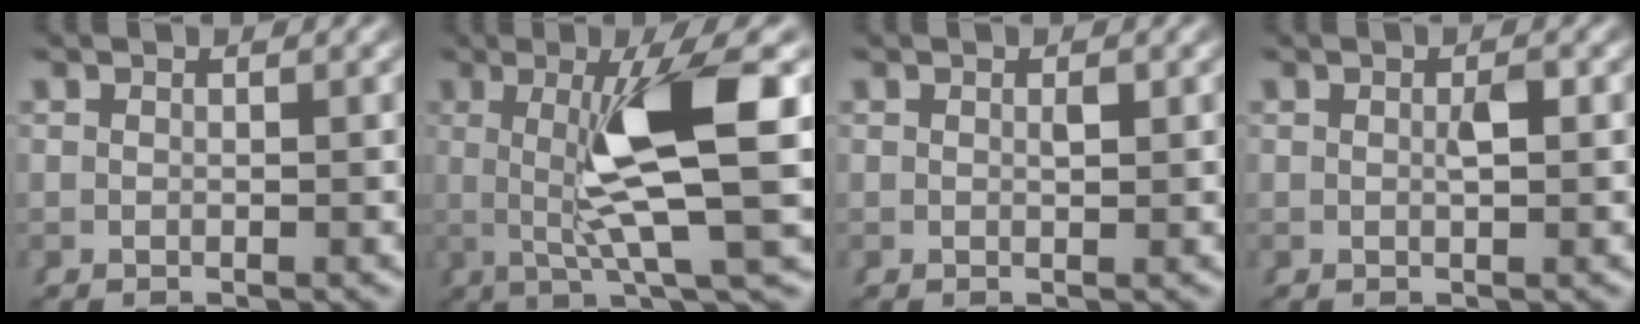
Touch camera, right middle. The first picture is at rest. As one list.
[{"total": 9.1, "force": [0.7, 0.8, 9.0], "torque": [-0.156, -0.001, 0.018]}, {"total": 0.7, "force": [0.2, 0.3, 0.6], "torque": [-0.011, -0.005, 0.003]}, {"total": 1.3, "force": [0.0, 0.4, 1.2], "torque": [-0.019, -0.003, -0.001]}]